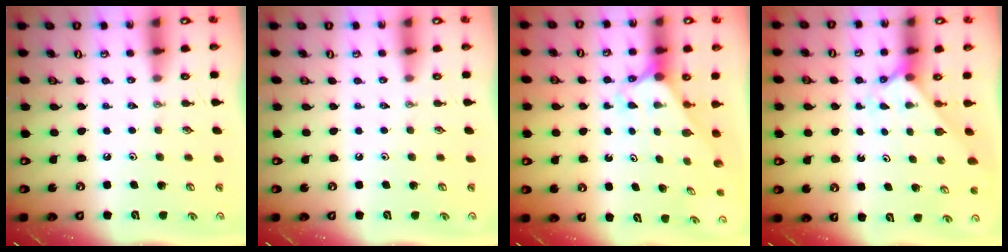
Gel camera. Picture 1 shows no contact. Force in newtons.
{"total": 0.0}
{"total": 2.2, "press": 2.2, "slide": 0.2}
{"total": 2.3, "press": 2.3, "slide": 0.2}